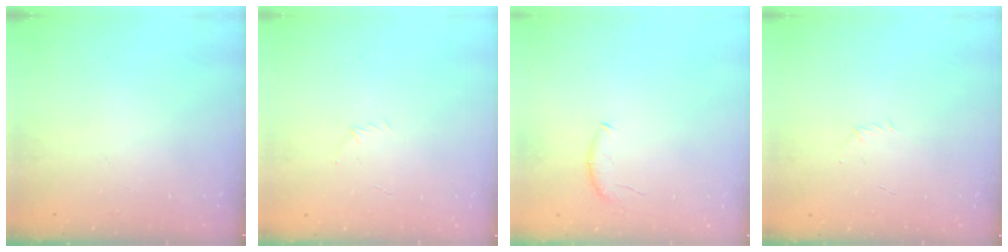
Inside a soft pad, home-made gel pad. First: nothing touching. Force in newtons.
{"total": 2.9, "press": 2.8, "slide": 0.8}
{"total": 6.5, "press": 6.4, "slide": 0.8}
{"total": 2.9, "press": 2.8, "slide": 0.7}